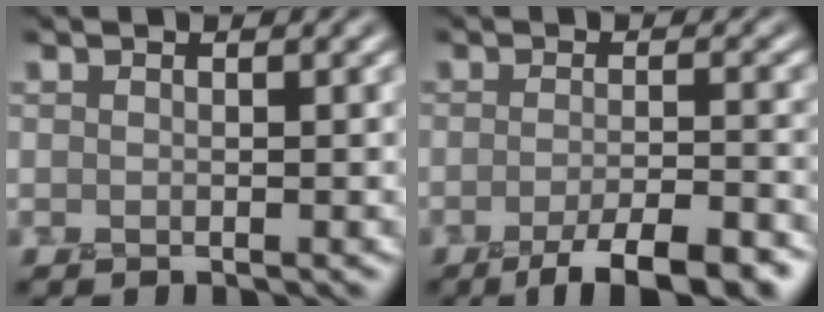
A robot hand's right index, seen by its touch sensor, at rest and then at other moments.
{"total": 6.6, "force": [-4.1, 1.6, 4.8], "torque": [-0.070, -0.003, -0.065]}